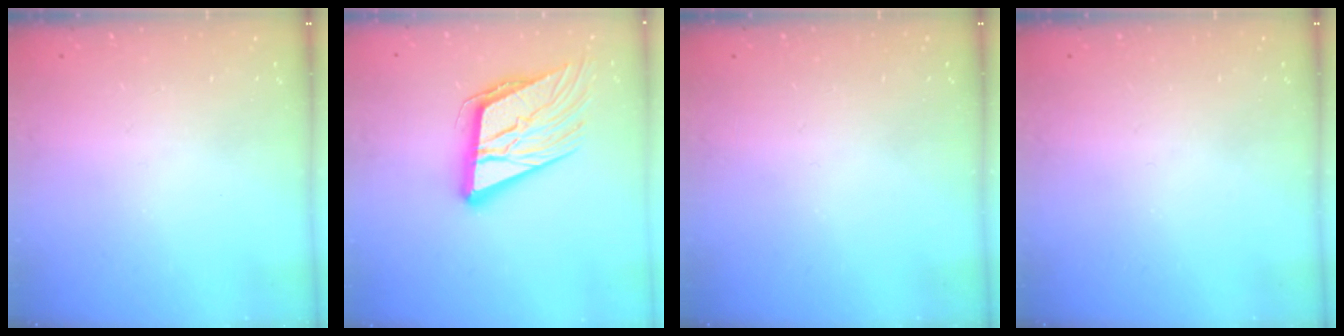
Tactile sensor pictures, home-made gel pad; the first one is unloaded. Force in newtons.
{"total": 19.0, "press": 18.5, "slide": 4.3}
{"total": 0.0}
{"total": 0.0}